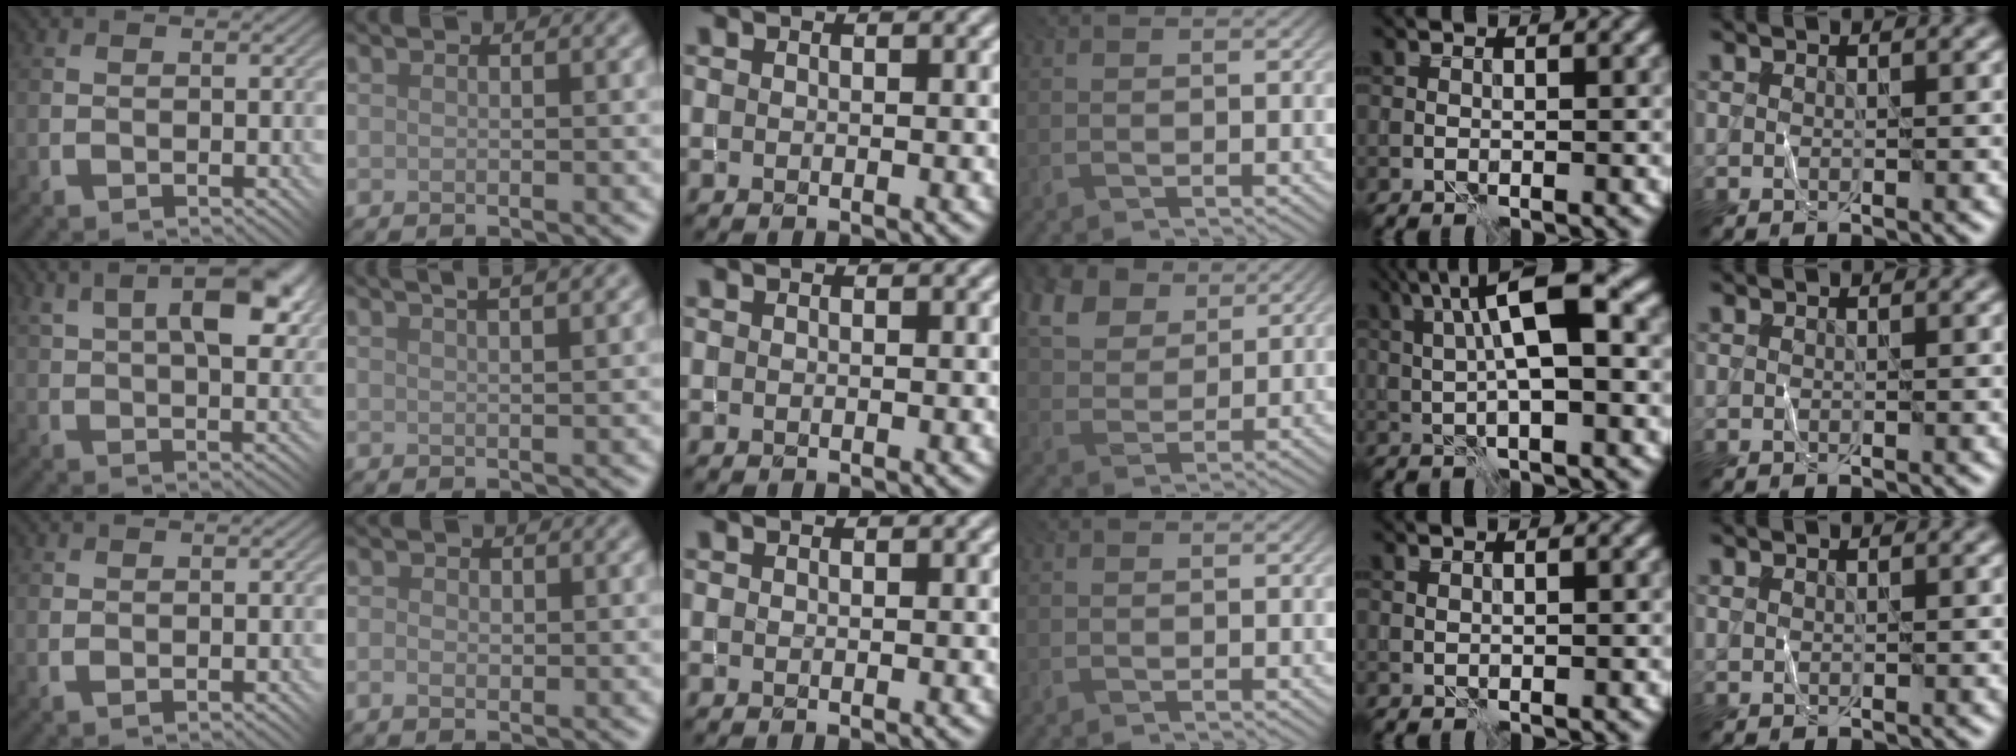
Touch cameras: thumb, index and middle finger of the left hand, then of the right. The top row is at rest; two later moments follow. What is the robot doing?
{"motion": "fold", "object": "shorts"}